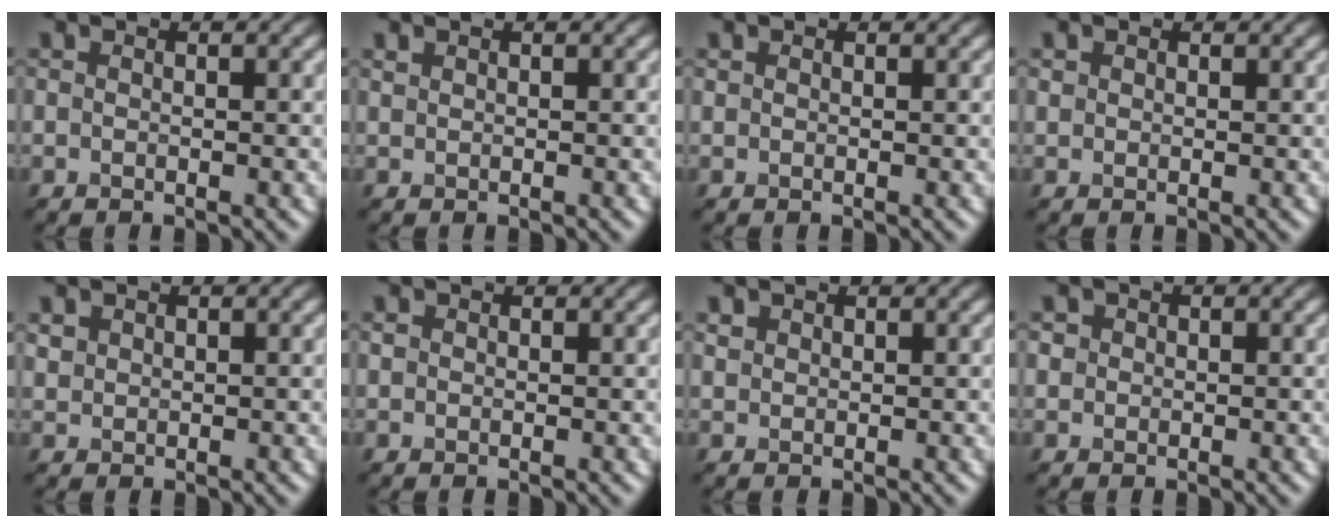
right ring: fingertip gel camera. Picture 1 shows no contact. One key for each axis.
{"total": 1.0, "fx": -0.1, "fy": -0.7, "fz": -0.7, "tx": -0.006, "ty": -0.001, "tz": 0.018}
{"total": 0.6, "fx": 0.1, "fy": -0.4, "fz": -0.4, "tx": -0.005, "ty": -0.003, "tz": 0.006}
{"total": 0.8, "fx": 0.2, "fy": -0.3, "fz": -0.7, "tx": -0.002, "ty": -0.001, "tz": 0.014}
{"total": 1.0, "fx": 0.1, "fy": -0.3, "fz": -1.0, "tx": -0.001, "ty": 0.004, "tz": 0.028}
{"total": 0.5, "fx": 0.1, "fy": -0.2, "fz": -0.5, "tx": -0.009, "ty": -0.002, "tz": 0.007}
{"total": 1.2, "fx": 0.2, "fy": -0.5, "fz": -1.0, "tx": -0.002, "ty": 0.002, "tz": 0.025}
{"total": 0.6, "fx": 0.2, "fy": 0.2, "fz": -0.6, "tx": -0.003, "ty": 0.006, "tz": 0.005}